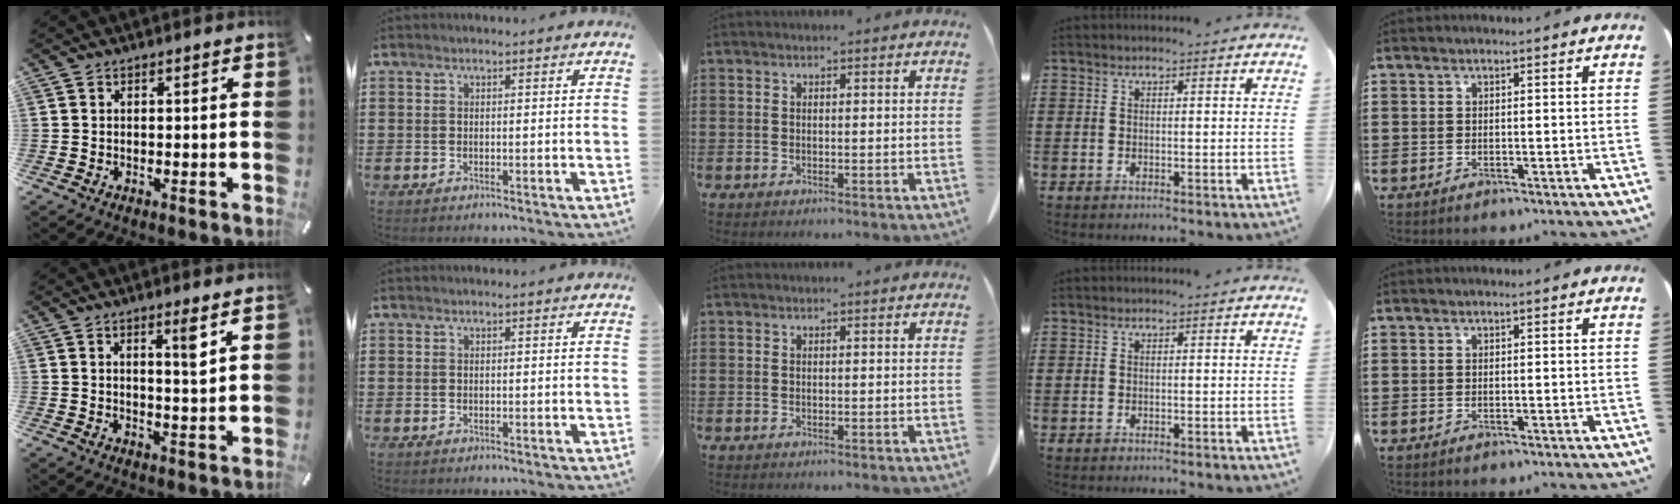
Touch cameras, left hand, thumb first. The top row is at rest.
{"thumb": {"total": 4.5, "force": [2.2, 0.2, 4.0], "torque": [-0.060, -0.011, 0.028]}}